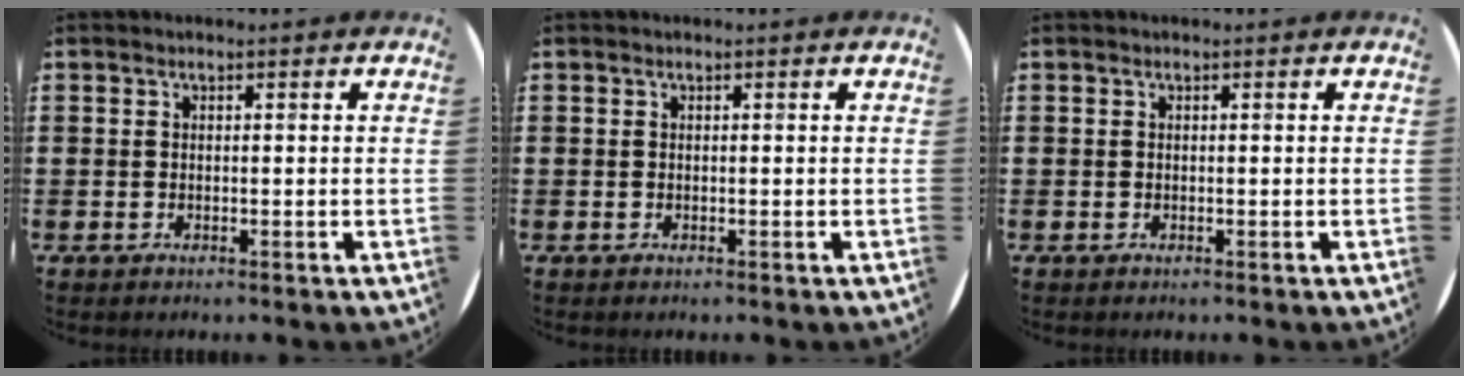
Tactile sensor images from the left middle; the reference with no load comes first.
{"total": 0.0}
{"total": 0.0}